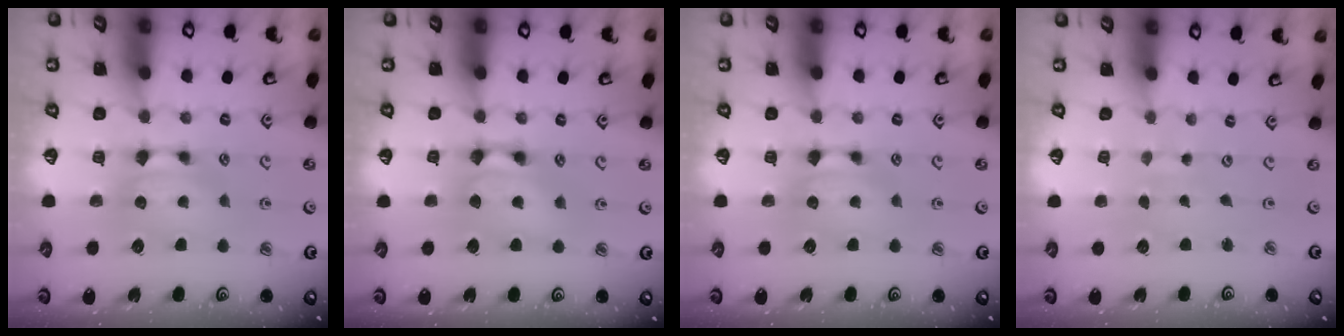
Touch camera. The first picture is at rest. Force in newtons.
{"total": 2.5, "press": 2.5, "slide": 0.2}
{"total": 0.0}
{"total": 5.7, "press": 5.7, "slide": 0.2}